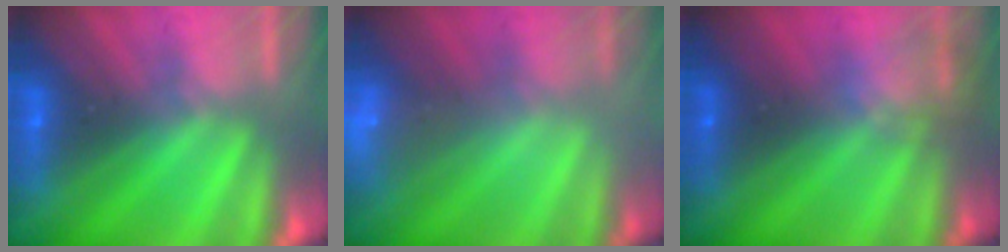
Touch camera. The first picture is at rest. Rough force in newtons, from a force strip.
{"total": 2.3}
{"total": 2.3}